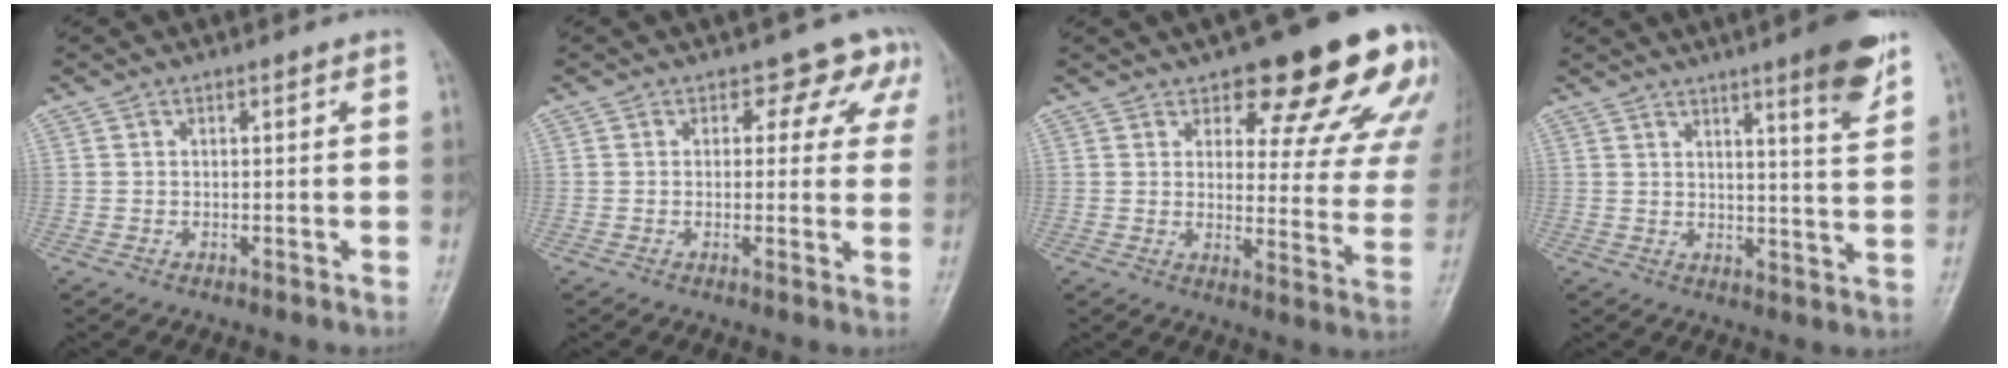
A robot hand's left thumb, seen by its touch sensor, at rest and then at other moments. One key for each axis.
{"total": 6.2, "fx": 3.4, "fy": 4.3, "fz": 2.8, "tx": 0.007, "ty": -0.012, "tz": 0.022}
{"total": 20.3, "fx": 13.6, "fy": 7.2, "fz": 13.3, "tx": -0.111, "ty": -0.066, "tz": 0.159}
{"total": 9.4, "fx": 5.9, "fy": 0.8, "fz": 7.2, "tx": -0.088, "ty": -0.036, "tz": 0.078}